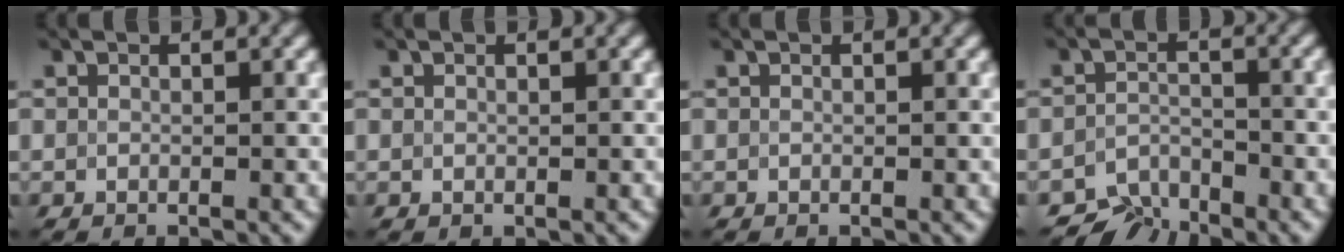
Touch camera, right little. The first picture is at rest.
{"total": 0.5, "force": [0.3, 0.3, 0.2], "torque": [-0.008, 0.000, 0.007]}
{"total": 0.0}
{"total": 4.9, "force": [-4.8, 0.8, -0.1], "torque": [0.024, -0.005, -0.068]}